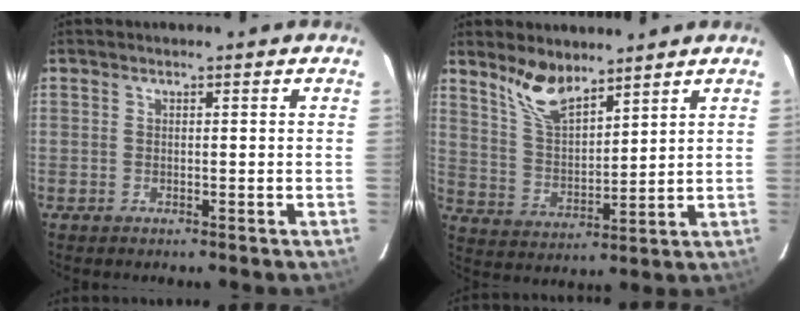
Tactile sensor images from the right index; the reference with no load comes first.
{"total": 8.7, "force": [6.9, 2.8, 4.6], "torque": [-0.089, 0.003, 0.141]}